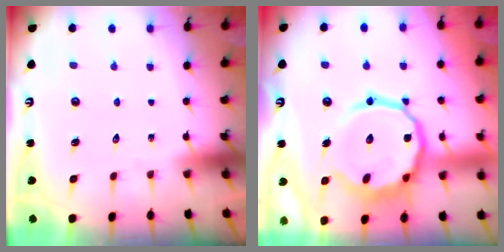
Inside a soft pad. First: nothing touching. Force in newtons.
{"total": 16.7, "press": 16.6, "slide": 1.8}